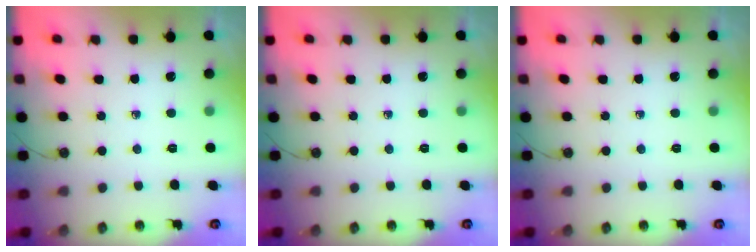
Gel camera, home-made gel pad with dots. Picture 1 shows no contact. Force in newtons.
{"total": 0.0}
{"total": 0.0}